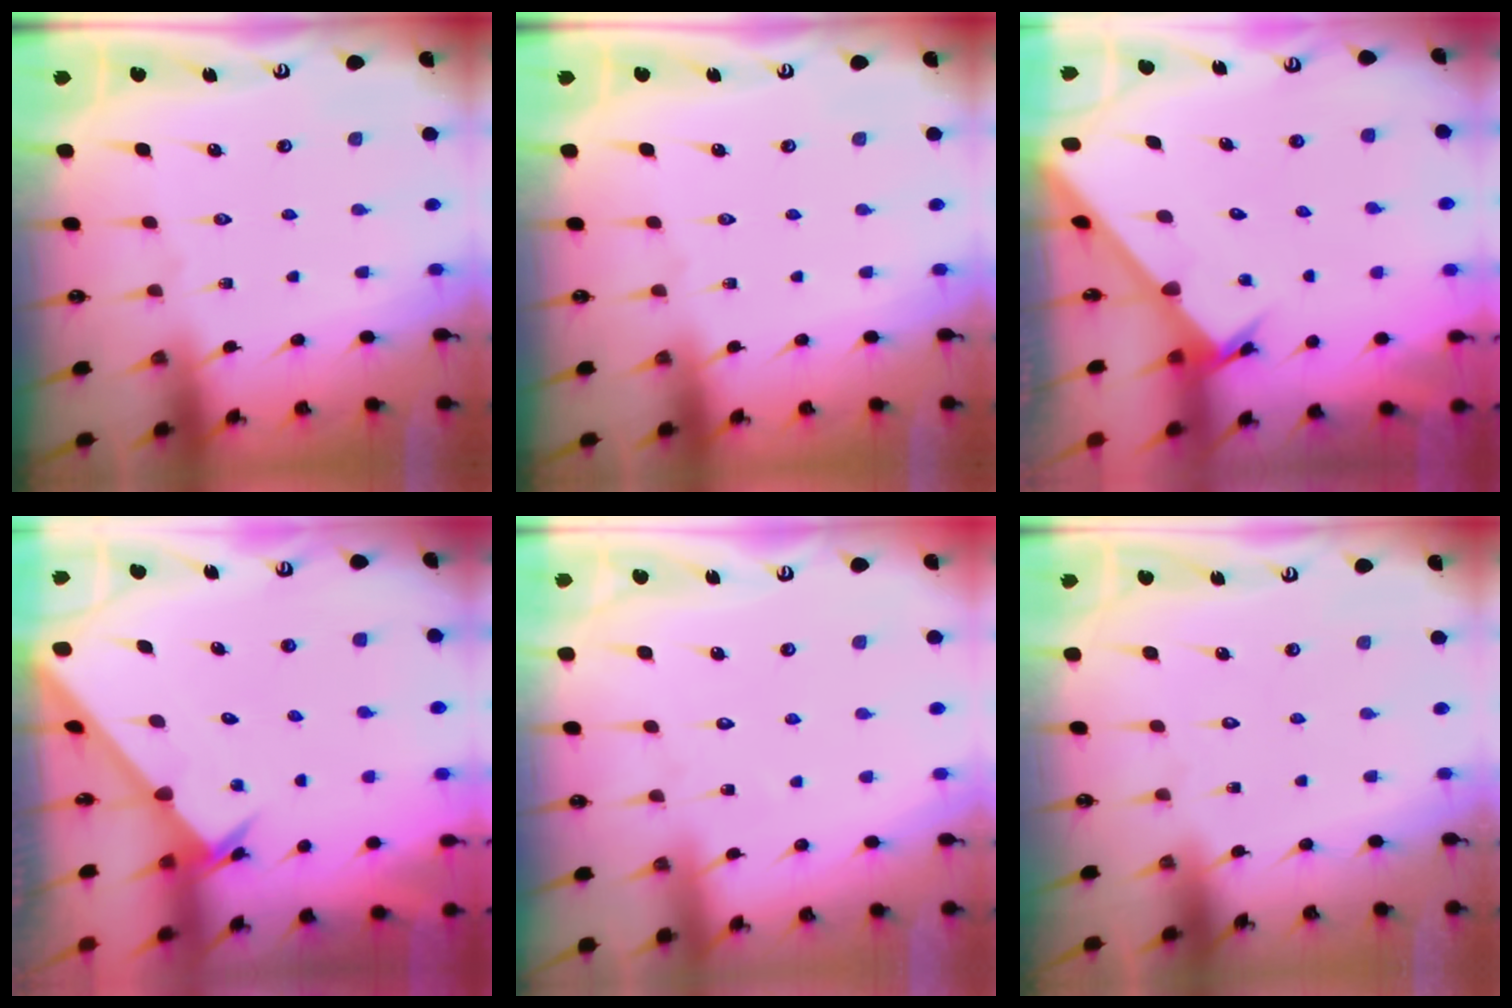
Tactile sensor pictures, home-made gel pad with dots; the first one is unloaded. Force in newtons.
{"total": 0.0}
{"total": 2.6, "press": 2.6, "slide": 0.3}
{"total": 2.4, "press": 2.4, "slide": 0.2}
{"total": 4.9, "press": 4.9, "slide": 0.3}
{"total": 1.6, "press": 1.6, "slide": 0.1}